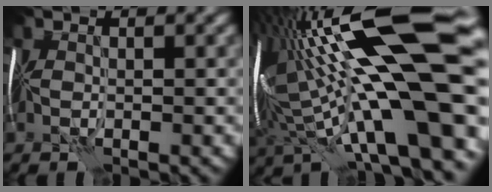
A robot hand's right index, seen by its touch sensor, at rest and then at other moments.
{"total": 20.9, "force": [3.5, 6.1, 19.7], "torque": [-0.336, 0.000, 0.060]}